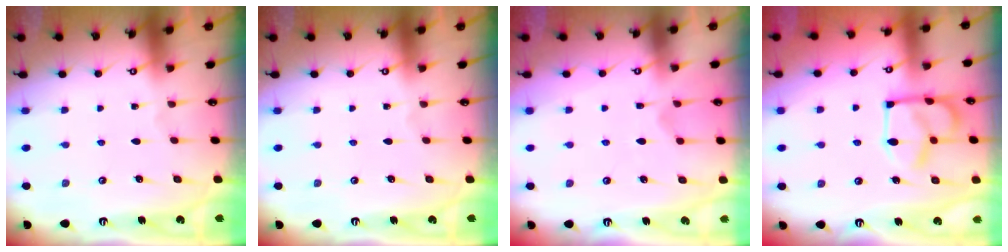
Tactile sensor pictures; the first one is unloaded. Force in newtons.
{"total": 0.0}
{"total": 2.9, "press": 2.6, "slide": 1.3}
{"total": 10.2, "press": 10.2, "slide": 0.4}